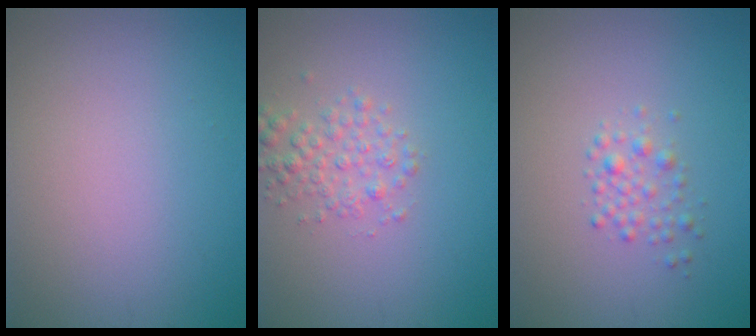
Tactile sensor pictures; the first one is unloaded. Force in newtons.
{"total": 2.2, "press": 2.2, "slide": 0.1}
{"total": 1.6, "press": 1.6, "slide": 0.1}